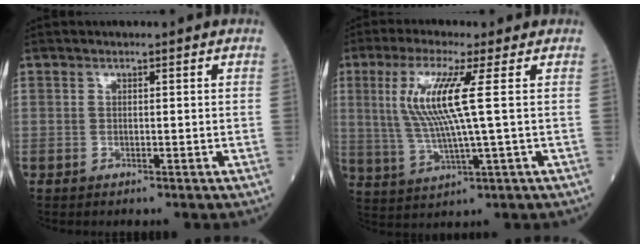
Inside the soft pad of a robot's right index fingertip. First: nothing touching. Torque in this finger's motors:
{"motor_torque": [0.18, 0.01, 0.19, 0.16]}